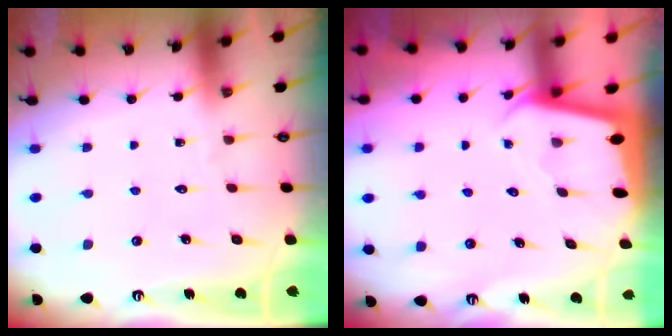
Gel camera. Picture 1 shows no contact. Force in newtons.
{"total": 1.8, "press": 1.7, "slide": 0.1}